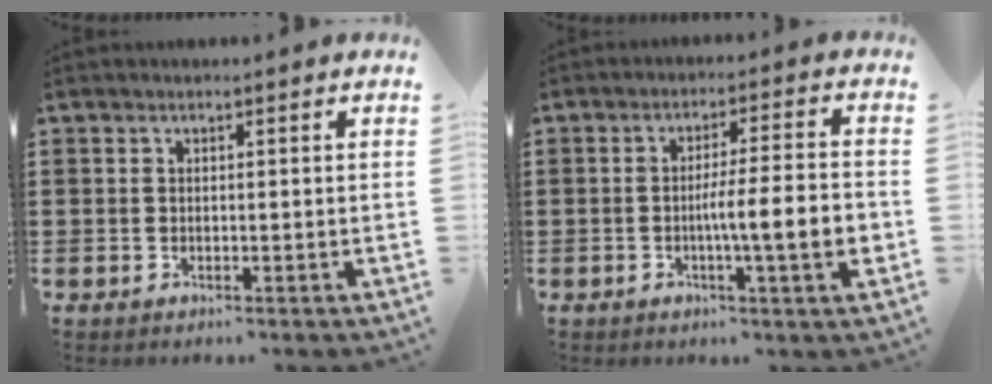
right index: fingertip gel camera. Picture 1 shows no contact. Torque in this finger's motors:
{"motor_torque": [1.64, -0.50, 0.81, 0.14]}